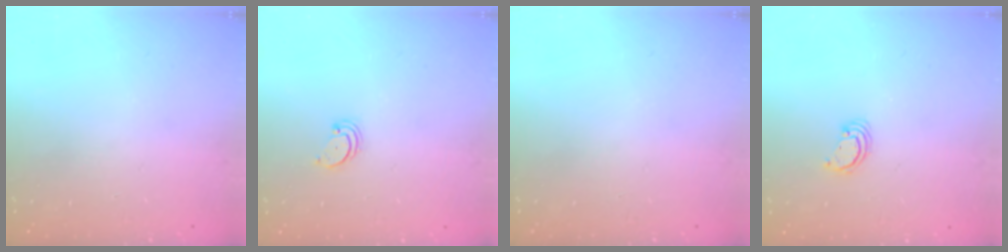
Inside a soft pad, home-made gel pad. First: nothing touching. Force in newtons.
{"total": 2.2, "press": 2.2, "slide": 0.2}
{"total": 0.0}
{"total": 2.6, "press": 2.6, "slide": 0.2}